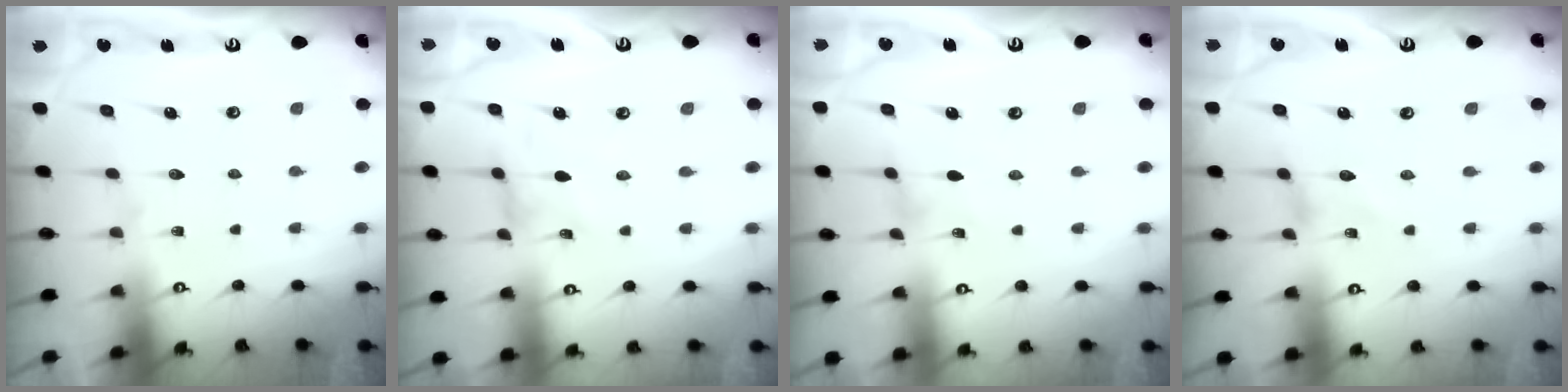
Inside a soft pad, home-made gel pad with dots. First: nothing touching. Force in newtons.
{"total": 0.0}
{"total": 0.0}
{"total": 0.0}